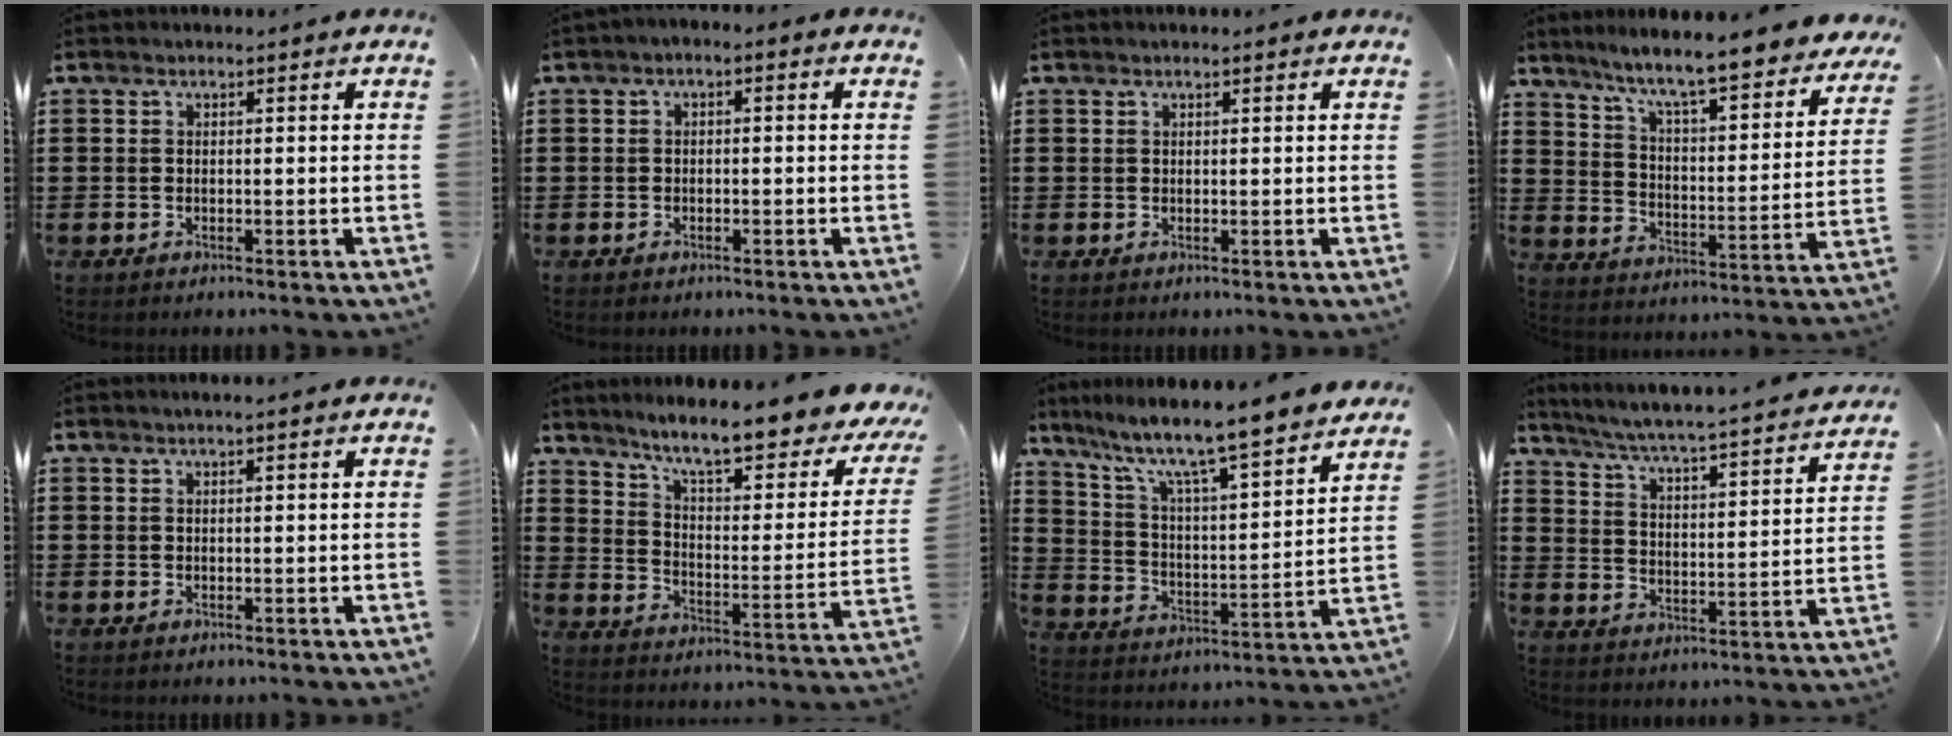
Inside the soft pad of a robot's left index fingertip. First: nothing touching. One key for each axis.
{"total": 1.2, "fx": -1.0, "fy": 0.4, "fz": 0.6, "tx": -0.012, "ty": 0.001, "tz": -0.021}
{"total": 0.6, "fx": 0.4, "fy": 0.0, "fz": 0.4, "tx": -0.008, "ty": 0.001, "tz": 0.008}
{"total": 7.8, "fx": 6.8, "fy": -0.2, "fz": 3.8, "tx": -0.102, "ty": -0.053, "tz": 0.109}
{"total": 0.6, "fx": 0.3, "fy": -0.1, "fz": 0.5, "tx": -0.007, "ty": -0.001, "tz": 0.006}
{"total": 9.0, "fx": 7.2, "fy": 0.1, "fz": 5.4, "tx": -0.117, "ty": -0.056, "tz": 0.113}
{"total": 8.3, "fx": 7.3, "fy": 0.1, "fz": 4.0, "tx": -0.108, "ty": -0.060, "tz": 0.118}
{"total": 4.4, "fx": 4.0, "fy": -0.6, "fz": 1.5, "tx": -0.053, "ty": -0.041, "tz": 0.057}